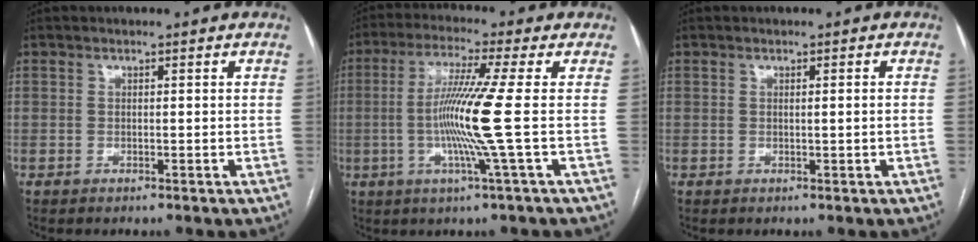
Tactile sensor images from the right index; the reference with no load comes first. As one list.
[{"total": 10.5, "force": [-1.1, -2.4, 10.2], "torque": [-0.198, -0.013, -0.022]}, {"total": 0.9, "force": [0.0, -0.2, 0.9], "torque": [-0.014, 0.001, 0.002]}]